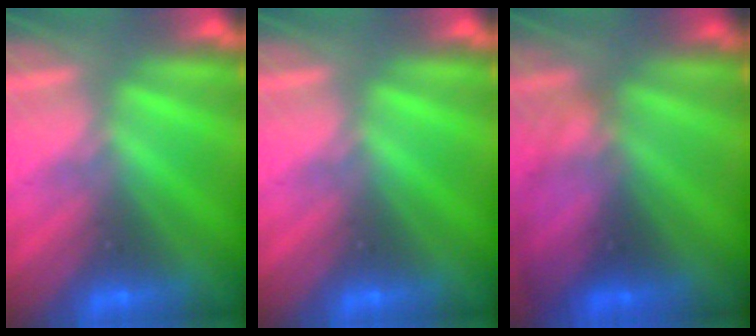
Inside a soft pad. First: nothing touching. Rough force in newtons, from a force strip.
{"total": 0.0}
{"total": 2.3}